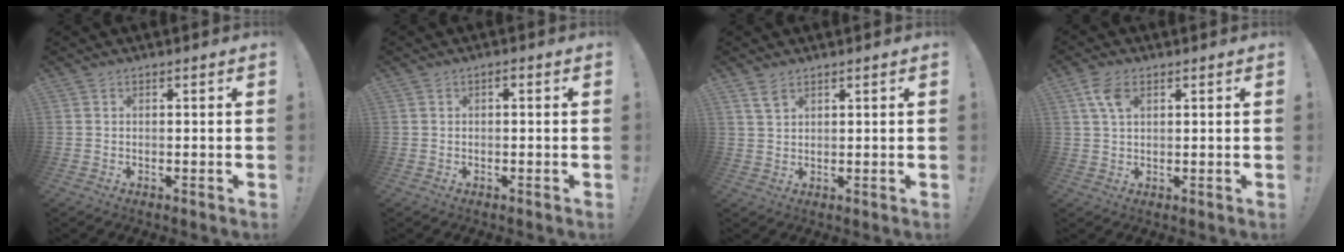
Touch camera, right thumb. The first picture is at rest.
{"total": 0.9, "force": [-0.7, 0.2, 0.5], "torque": [-0.009, 0.004, -0.012]}
{"total": 3.6, "force": [2.4, 1.6, 2.2], "torque": [-0.031, -0.013, 0.044]}
{"total": 5.7, "force": [2.5, 3.1, 4.1], "torque": [-0.082, -0.002, 0.046]}